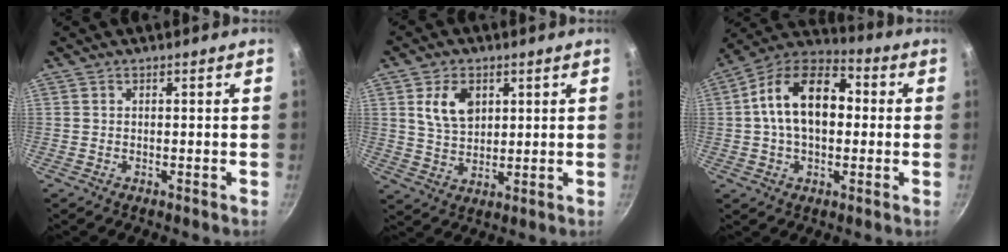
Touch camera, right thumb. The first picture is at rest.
{"total": 7.9, "force": [2.7, 5.4, 5.0], "torque": [-0.075, -0.013, 0.053]}
{"total": 17.1, "force": [1.5, 10.8, 13.2], "torque": [-0.190, 0.032, 0.003]}